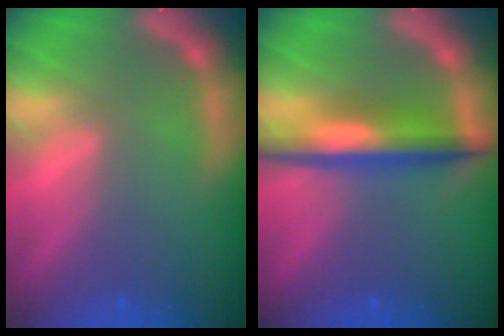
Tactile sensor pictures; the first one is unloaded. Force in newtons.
{"total": 5.5}